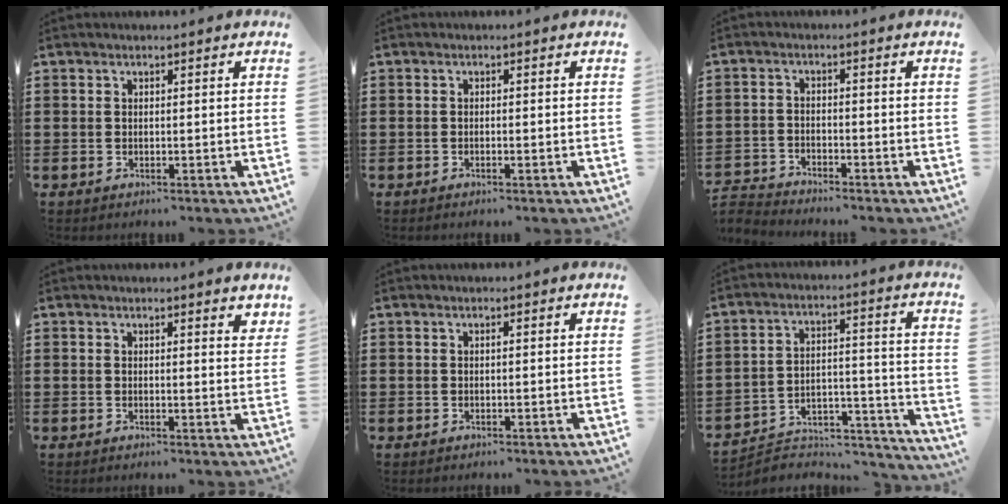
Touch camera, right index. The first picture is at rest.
{"total": 0.5, "force": [-0.4, 0.0, 0.3], "torque": [-0.006, -0.001, -0.009]}
{"total": 2.8, "force": [-2.7, 0.3, -0.3], "torque": [-0.003, 0.000, -0.060]}
{"total": 1.1, "force": [1.0, 0.0, 0.4], "torque": [-0.003, -0.002, 0.018]}
{"total": 0.0}
{"total": 4.1, "force": [-3.8, 1.5, 0.7], "torque": [-0.017, 0.002, -0.080]}